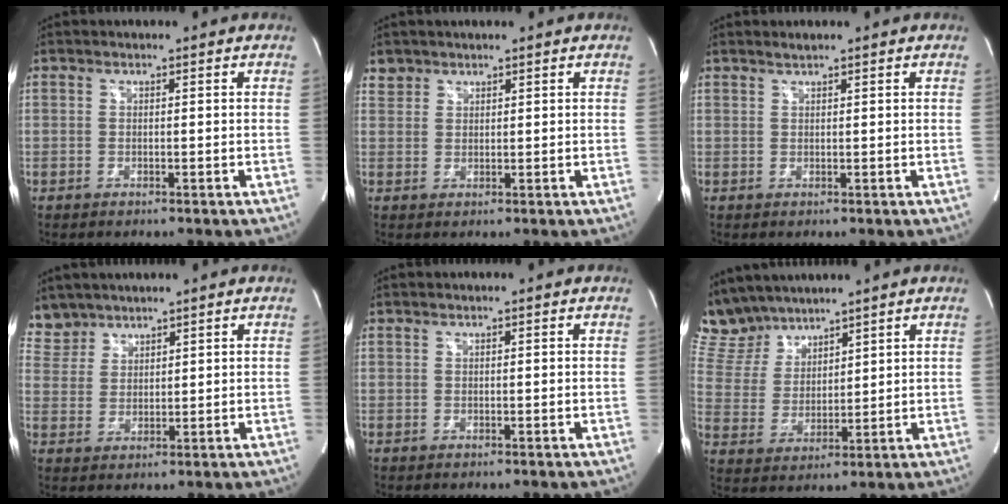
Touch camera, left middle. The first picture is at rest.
{"total": 2.0, "force": [1.6, 1.3, -0.3], "torque": [0.011, 0.008, 0.026]}
{"total": 0.8, "force": [0.7, -0.1, 0.2], "torque": [-0.010, 0.002, 0.015]}
{"total": 4.7, "force": [4.2, 2.0, -0.4], "torque": [0.010, 0.008, 0.092]}
{"total": 0.0}
{"total": 8.9, "force": [8.3, 3.0, 1.2], "torque": [-0.044, 0.016, 0.181]}